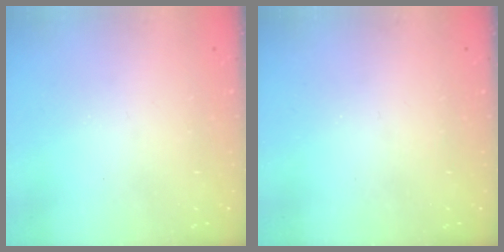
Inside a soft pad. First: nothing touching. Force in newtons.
{"total": 0.0}